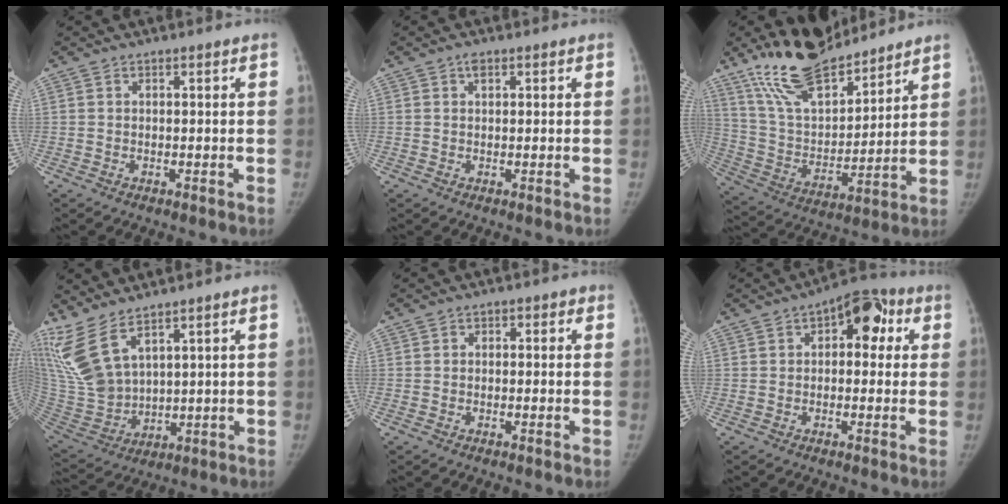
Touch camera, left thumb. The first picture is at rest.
{"total": 1.8, "force": [0.8, 1.0, 1.2], "torque": [-0.017, 0.002, 0.012]}
{"total": 18.3, "force": [15.0, 6.3, 8.3], "torque": [-0.116, -0.078, 0.284]}
{"total": 12.7, "force": [8.3, 4.6, 8.4], "torque": [-0.182, -0.041, 0.195]}
{"total": 1.4, "force": [-0.3, 1.2, 0.6], "torque": [0.011, 0.000, -0.017]}
{"total": 8.9, "force": [2.3, 5.2, 6.9], "torque": [-0.046, 0.015, 0.017]}